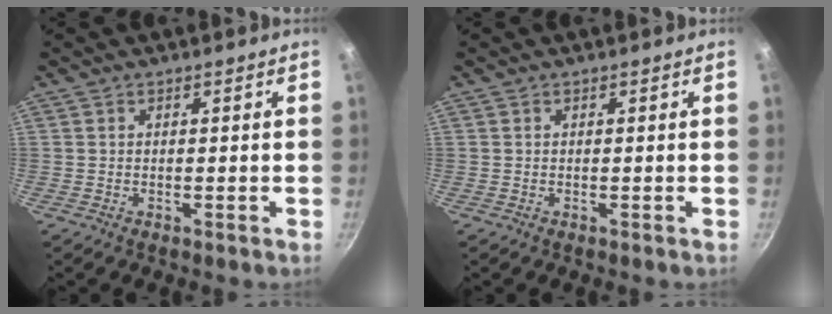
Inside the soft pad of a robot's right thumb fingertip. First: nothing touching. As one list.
[{"total": 0.0}]